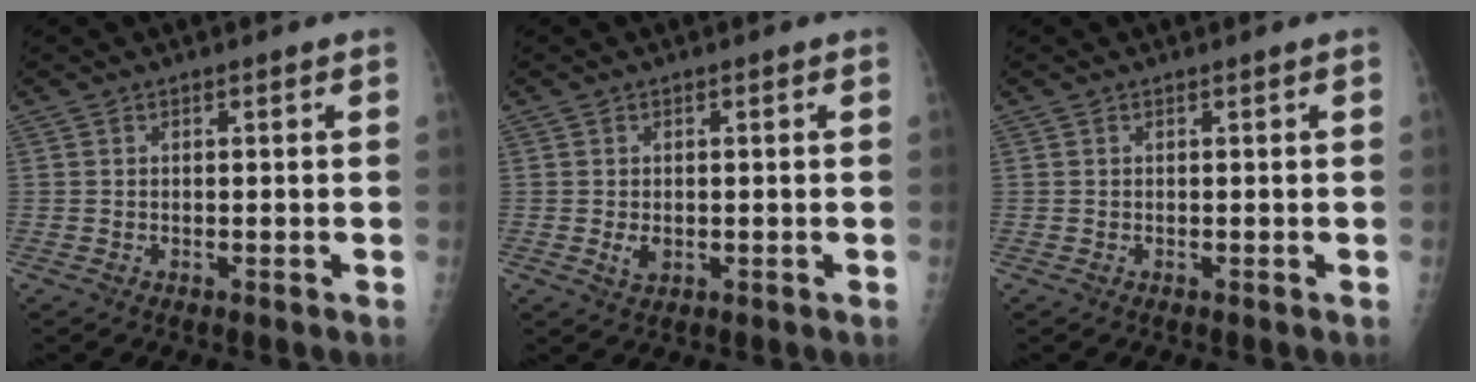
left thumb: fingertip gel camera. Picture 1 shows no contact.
{"total": 2.5, "force": [-0.3, 1.7, 1.7], "torque": [-0.025, -0.003, -0.001]}
{"total": 0.0}